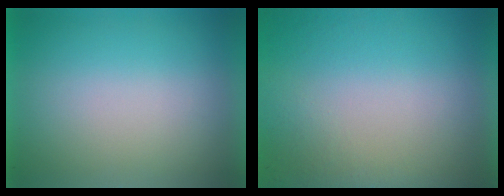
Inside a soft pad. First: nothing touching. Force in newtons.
{"total": 8.2}